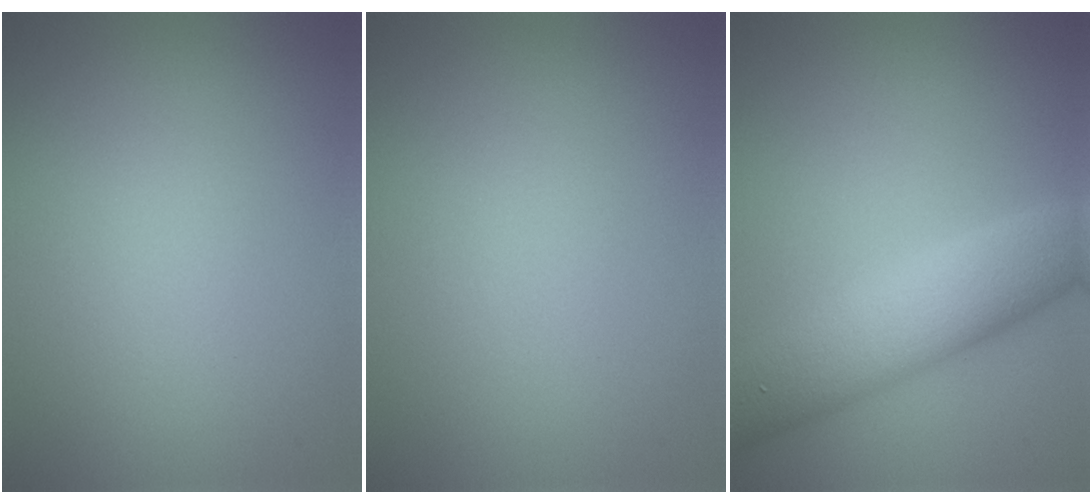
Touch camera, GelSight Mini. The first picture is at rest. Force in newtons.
{"total": 0.0}
{"total": 6.5, "press": 6.5, "slide": 0.2}